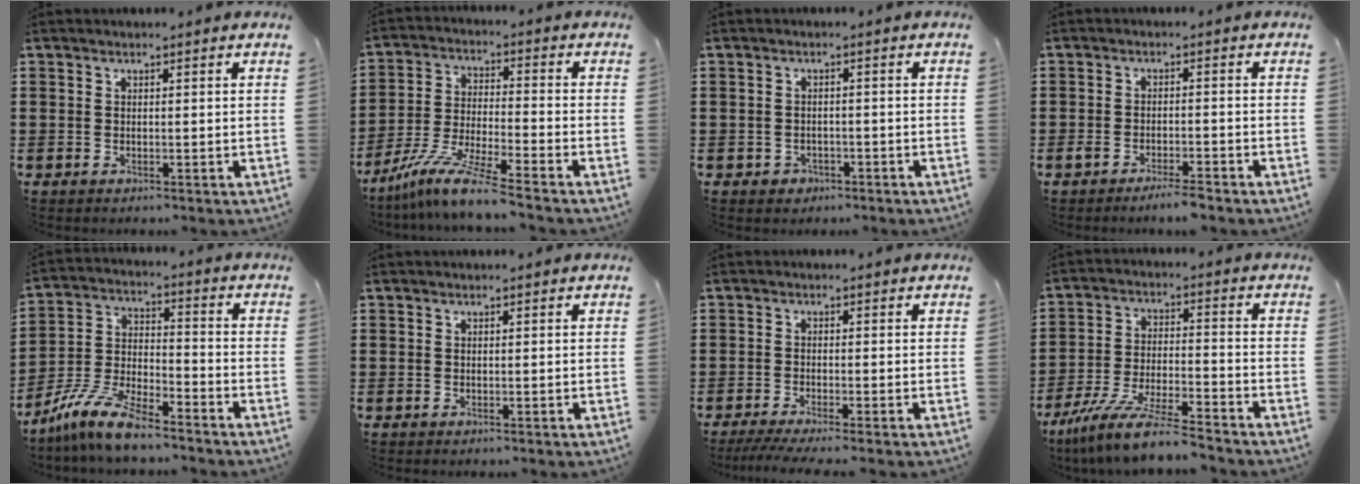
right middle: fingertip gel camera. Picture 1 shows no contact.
{"total": 9.2, "force": [-7.8, -0.2, 4.9], "torque": [-0.106, -0.008, -0.156]}
{"total": 1.3, "force": [-1.0, 0.9, 0.2], "torque": [-0.008, 0.002, -0.023]}
{"total": 2.8, "force": [-2.4, 0.2, 1.4], "torque": [-0.023, 0.006, -0.045]}
{"total": 9.9, "force": [-8.4, 1.7, 5.0], "torque": [-0.118, 0.010, -0.170]}
{"total": 0.0}
{"total": 2.2, "force": [-1.7, -0.1, 1.4], "torque": [-0.030, -0.004, -0.034]}
{"total": 9.5, "force": [-8.6, -0.3, 4.2], "torque": [-0.086, -0.003, -0.171]}